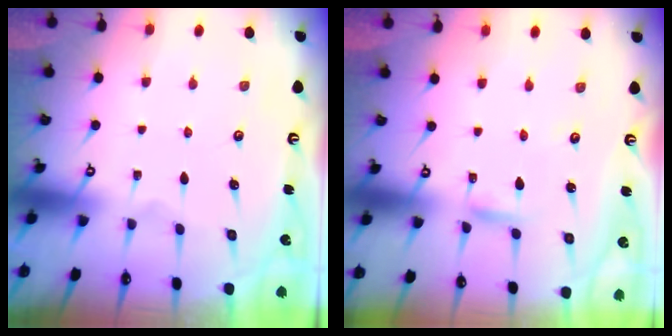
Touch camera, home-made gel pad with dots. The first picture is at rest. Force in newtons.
{"total": 2.4, "press": 2.4, "slide": 0.0}